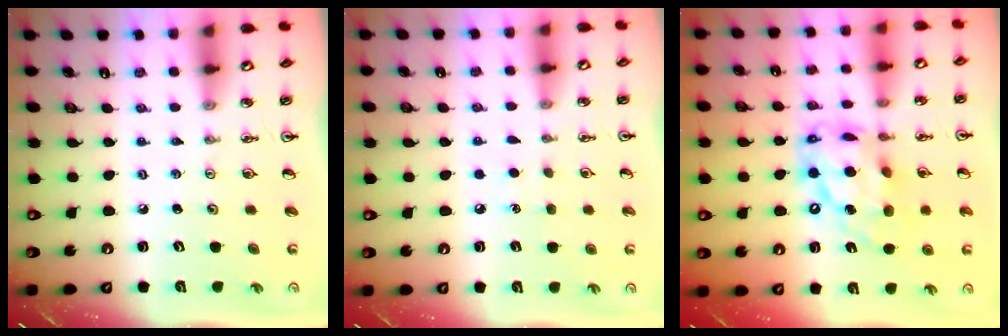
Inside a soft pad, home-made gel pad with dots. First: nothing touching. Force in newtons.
{"total": 4.8, "press": 4.8, "slide": 0.5}
{"total": 16.2, "press": 16.1, "slide": 1.5}